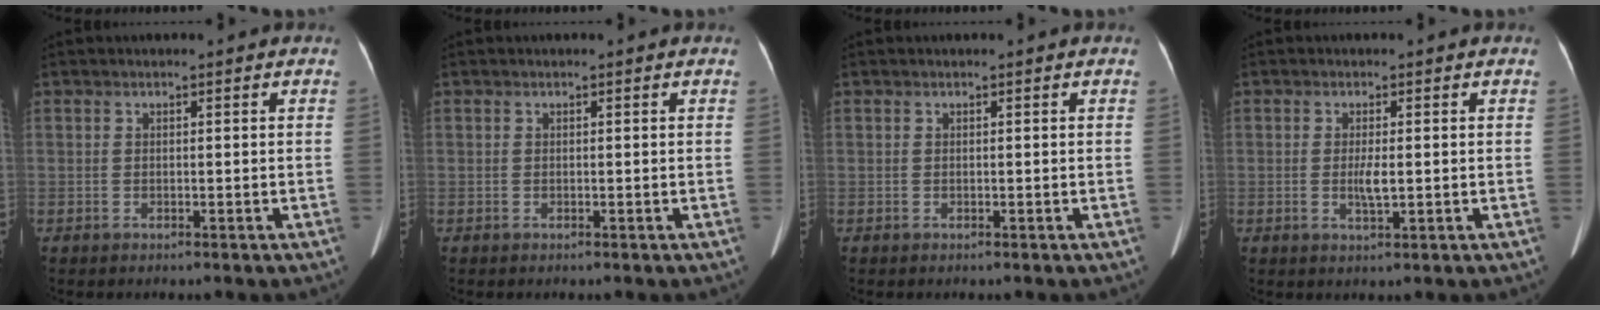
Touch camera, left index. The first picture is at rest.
{"total": 0.0}
{"total": 0.0}
{"total": 2.5, "force": [-0.2, 0.5, 2.4], "torque": [-0.049, -0.004, -0.002]}